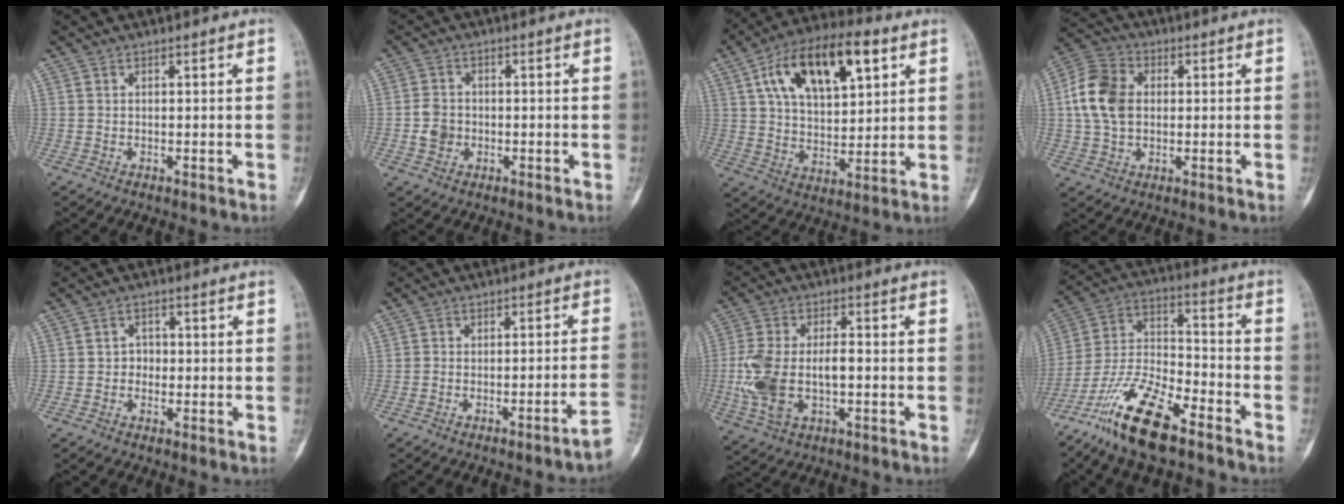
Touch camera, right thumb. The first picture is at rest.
{"total": 4.2, "force": [-1.0, 3.5, 2.1], "torque": [-0.022, 0.009, -0.020]}
{"total": 19.2, "force": [7.8, 9.5, 14.8], "torque": [-0.214, -0.003, 0.130]}
{"total": 11.3, "force": [0.9, 8.2, 7.7], "torque": [-0.141, 0.017, 0.012]}
{"total": 2.5, "force": [-0.5, 2.2, 1.1], "torque": [0.005, 0.010, -0.016]}
{"total": 4.9, "force": [-3.4, -0.3, 3.5], "torque": [-0.043, 0.049, -0.049]}
{"total": 12.6, "force": [-2.0, 7.0, 10.2], "torque": [-0.217, 0.020, -0.033]}
{"total": 17.3, "force": [-11.8, 5.8, 11.3], "torque": [-0.213, 0.068, -0.222]}